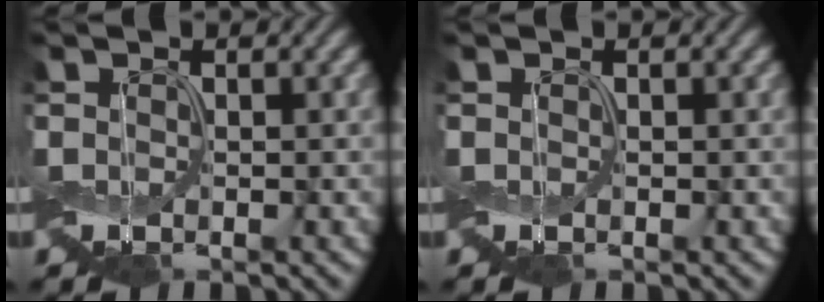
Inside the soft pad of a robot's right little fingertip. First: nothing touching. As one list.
[{"total": 0.0}]